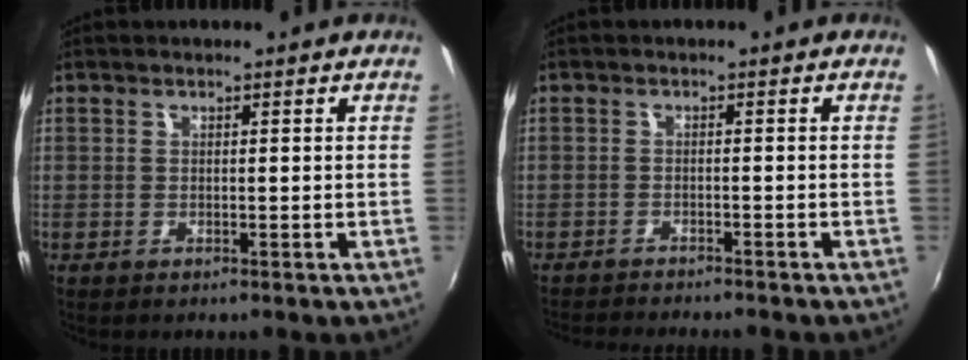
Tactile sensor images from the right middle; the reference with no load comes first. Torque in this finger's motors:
{"motor_torque": [1.00, -1.13, 0.29, 0.07]}